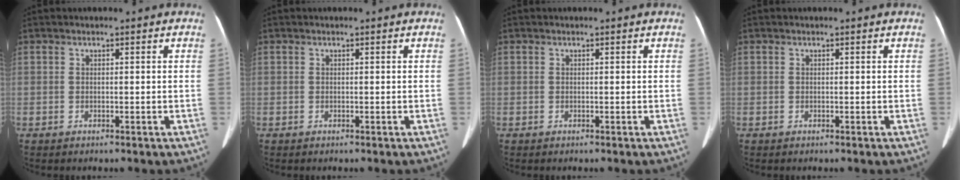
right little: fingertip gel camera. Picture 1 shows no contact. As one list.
[{"total": 0.0}, {"total": 0.0}, {"total": 0.0}]